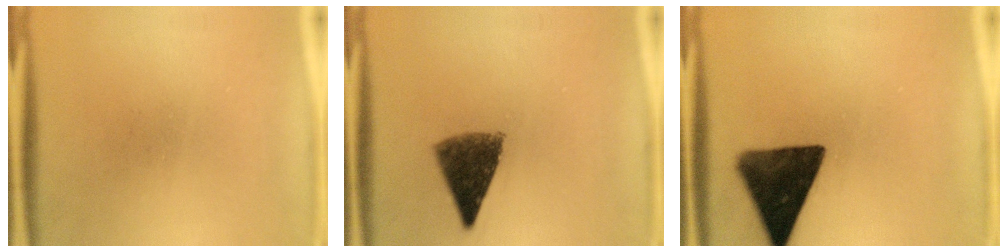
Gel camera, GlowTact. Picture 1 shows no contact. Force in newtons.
{"total": 8.2}
{"total": 13.7}